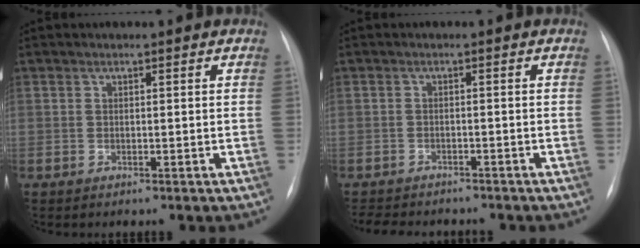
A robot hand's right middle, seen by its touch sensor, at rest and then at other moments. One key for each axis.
{"total": 8.5, "fx": -7.5, "fy": 2.6, "fz": 2.9, "tx": -0.052, "ty": -0.005, "tz": -0.100}